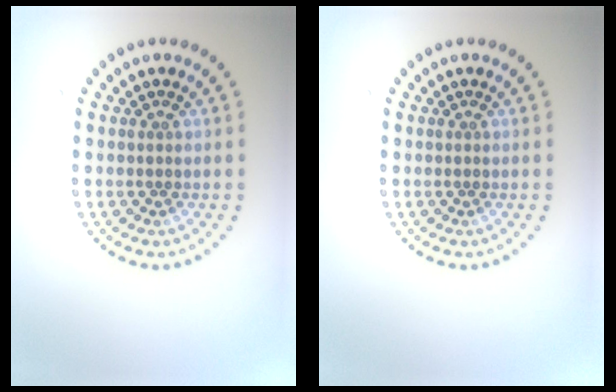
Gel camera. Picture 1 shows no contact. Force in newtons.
{"total": 0.0}